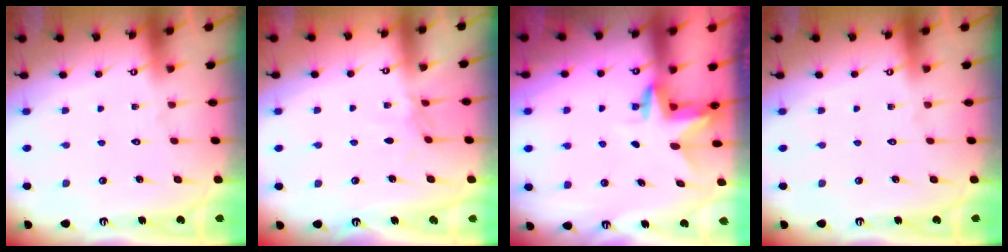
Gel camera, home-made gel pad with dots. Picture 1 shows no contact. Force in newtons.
{"total": 2.6, "press": 2.5, "slide": 0.5}
{"total": 3.2, "press": 3.2, "slide": 0.3}
{"total": 0.0}